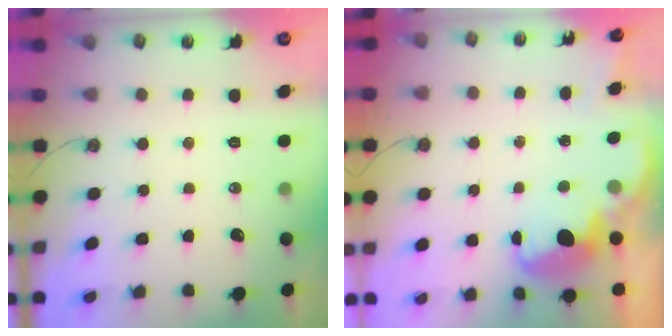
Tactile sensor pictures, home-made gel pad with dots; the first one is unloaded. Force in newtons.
{"total": 2.7, "press": 2.6, "slide": 0.5}